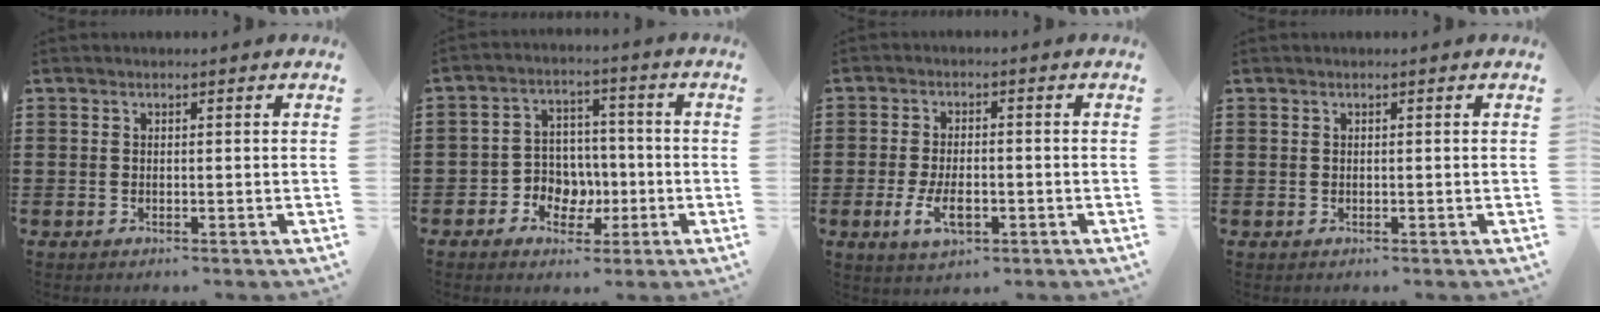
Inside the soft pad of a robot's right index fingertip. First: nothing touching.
{"total": 5.9, "force": [-1.9, 5.3, 2.0], "torque": [-0.040, 0.014, -0.033]}
{"total": 5.2, "force": [-1.6, 2.5, 4.2], "torque": [-0.090, -0.001, -0.033]}
{"total": 0.0}